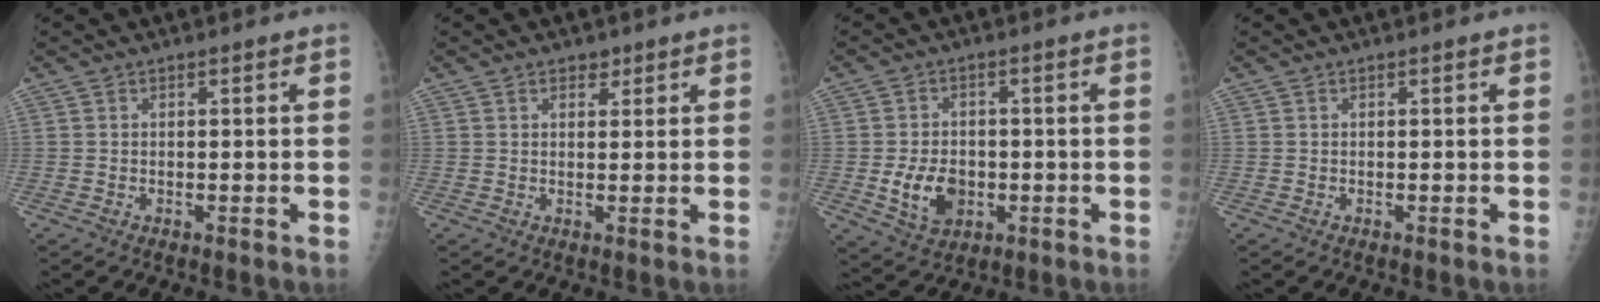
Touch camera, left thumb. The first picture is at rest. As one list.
[{"total": 2.2, "force": [1.5, 1.4, 0.9], "torque": [0.003, -0.008, 0.020]}, {"total": 7.8, "force": [-1.4, 5.8, 5.0], "torque": [-0.065, -0.001, -0.014]}, {"total": 0.0}]